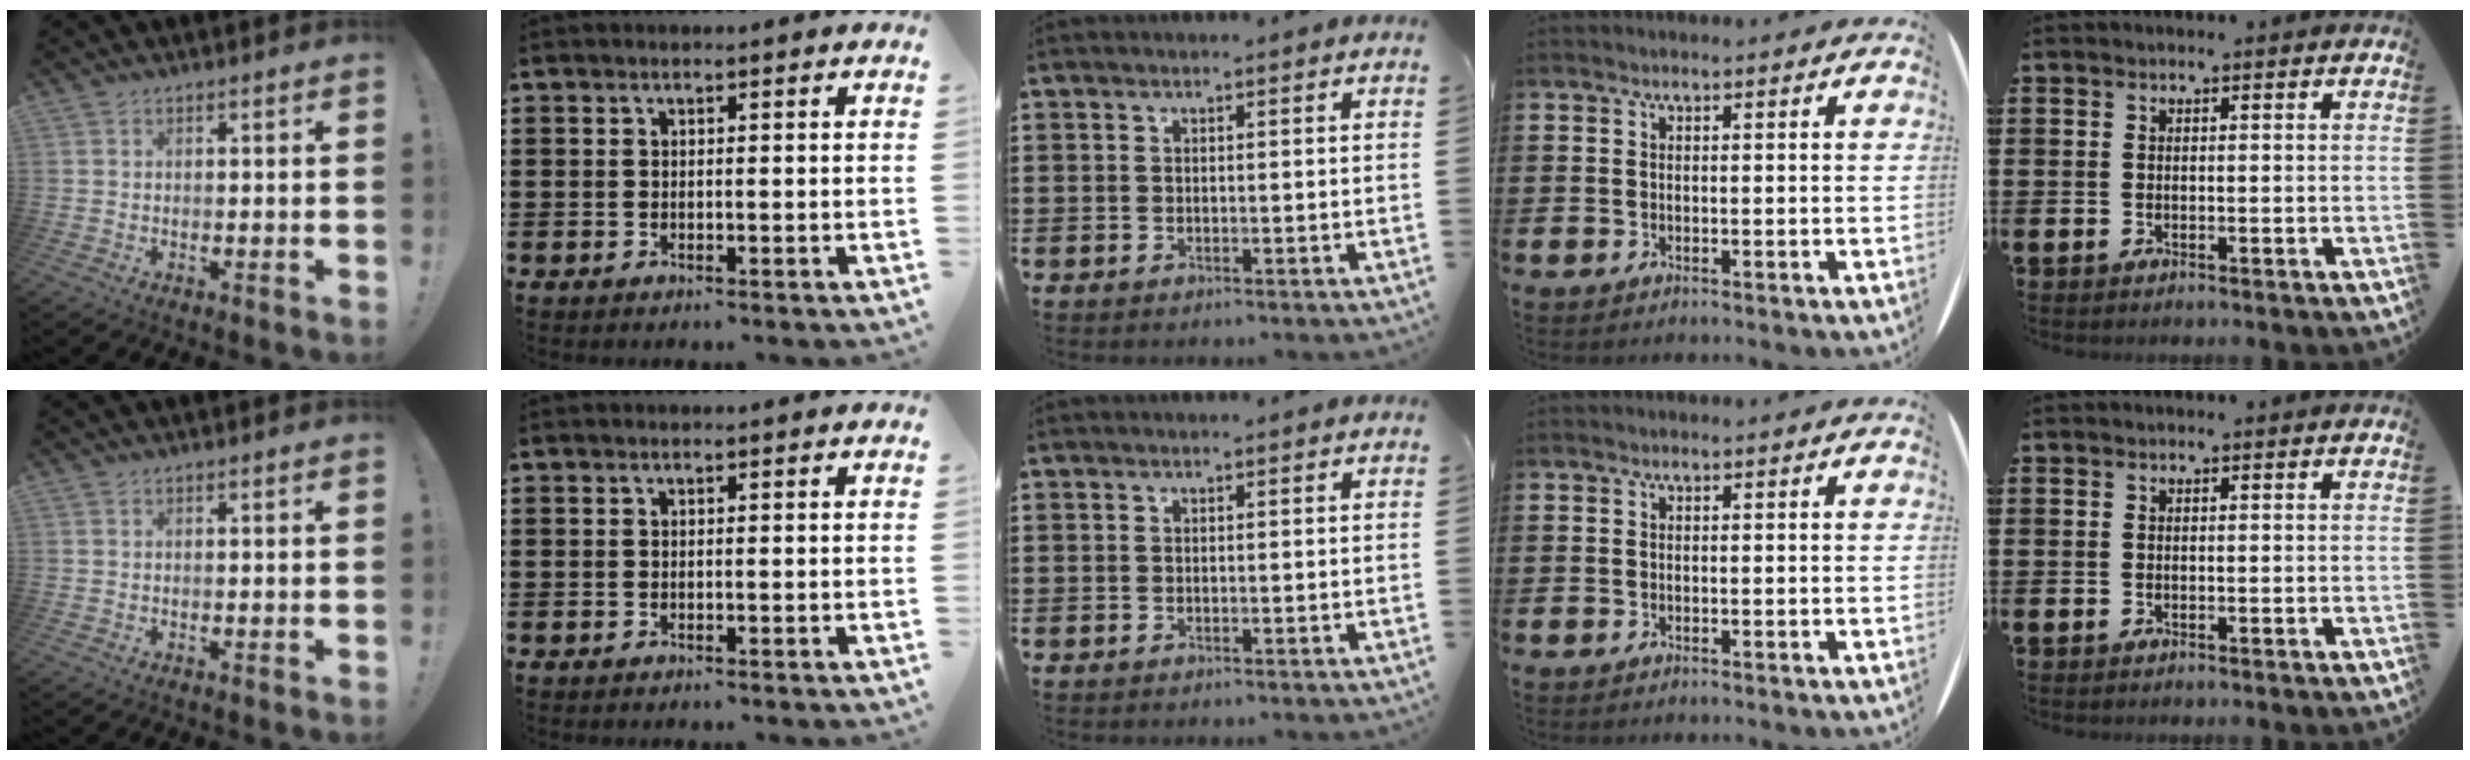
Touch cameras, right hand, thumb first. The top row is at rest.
{}